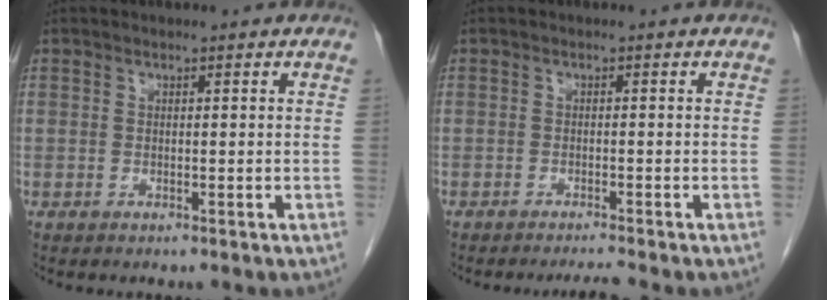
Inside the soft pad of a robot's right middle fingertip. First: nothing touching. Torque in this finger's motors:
{"motor_torque": [-0.13, 0.14, 0.00, -0.01]}